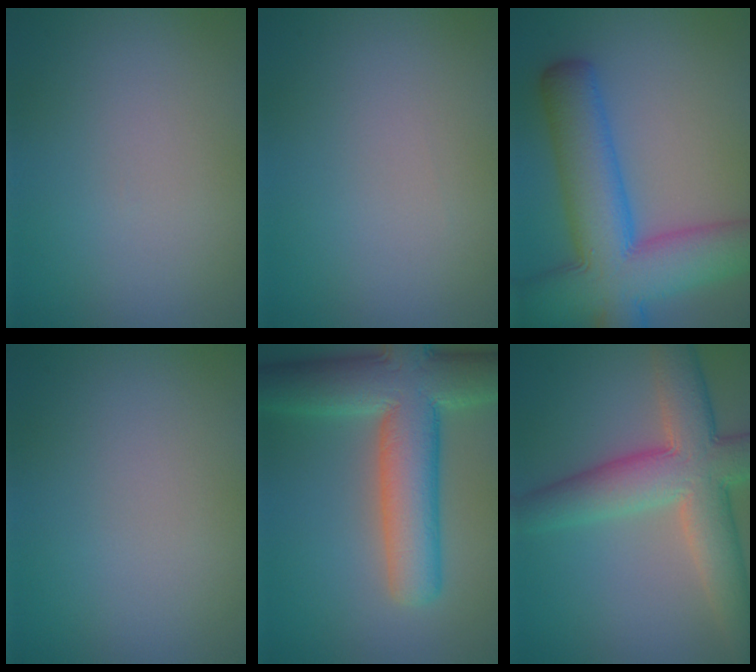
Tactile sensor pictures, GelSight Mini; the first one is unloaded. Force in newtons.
{"total": 0.0}
{"total": 12.0, "press": 12.0, "slide": 0.4}
{"total": 0.0}
{"total": 10.0, "press": 10.0, "slide": 0.6}
{"total": 8.2, "press": 8.2, "slide": 0.5}